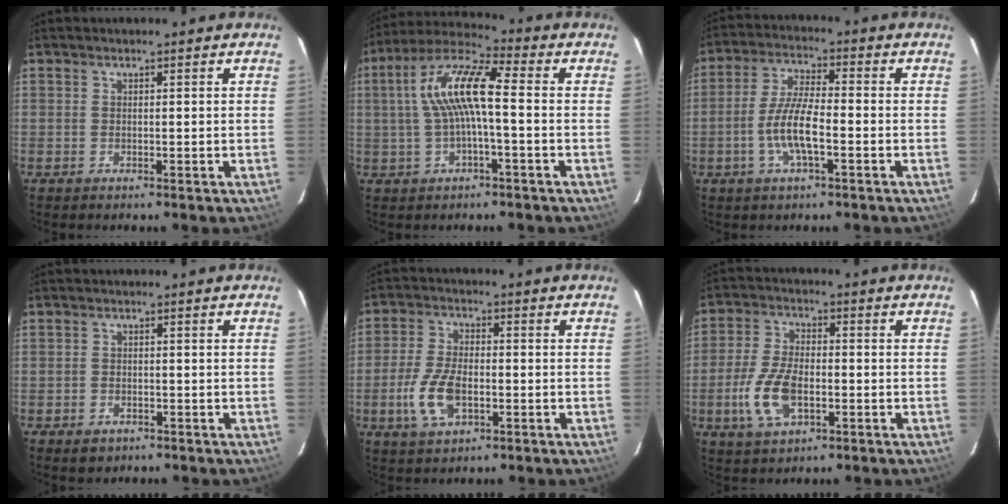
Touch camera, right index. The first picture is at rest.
{"total": 11.6, "force": [0.2, 2.7, 11.3], "torque": [-0.224, 0.022, 0.001]}
{"total": 8.3, "force": [-2.8, 1.9, 7.6], "torque": [-0.157, 0.003, -0.055]}
{"total": 2.7, "force": [-1.7, 1.9, 0.8], "torque": [-0.019, -0.001, -0.023]}
{"total": 9.1, "force": [-2.8, 4.8, 7.2], "torque": [-0.159, 0.000, -0.050]}
{"total": 10.3, "force": [-3.1, 5.3, 8.3], "torque": [-0.181, -0.001, -0.054]}